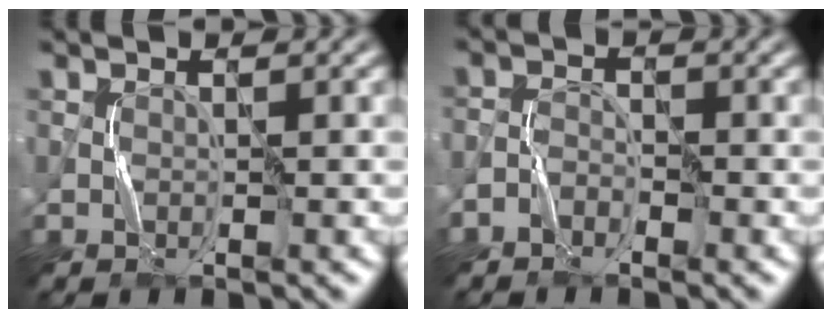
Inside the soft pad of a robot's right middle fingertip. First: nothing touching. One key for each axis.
{"total": 1.6, "fx": -1.3, "fy": 0.8, "fz": 0.4, "tx": -0.005, "ty": 0.008, "tz": -0.030}